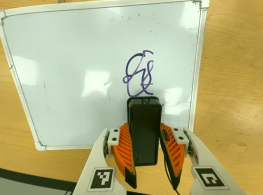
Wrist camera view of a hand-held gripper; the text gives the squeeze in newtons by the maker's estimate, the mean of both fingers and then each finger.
{"total": 5.5, "left": 4.7, "right": 6.3}